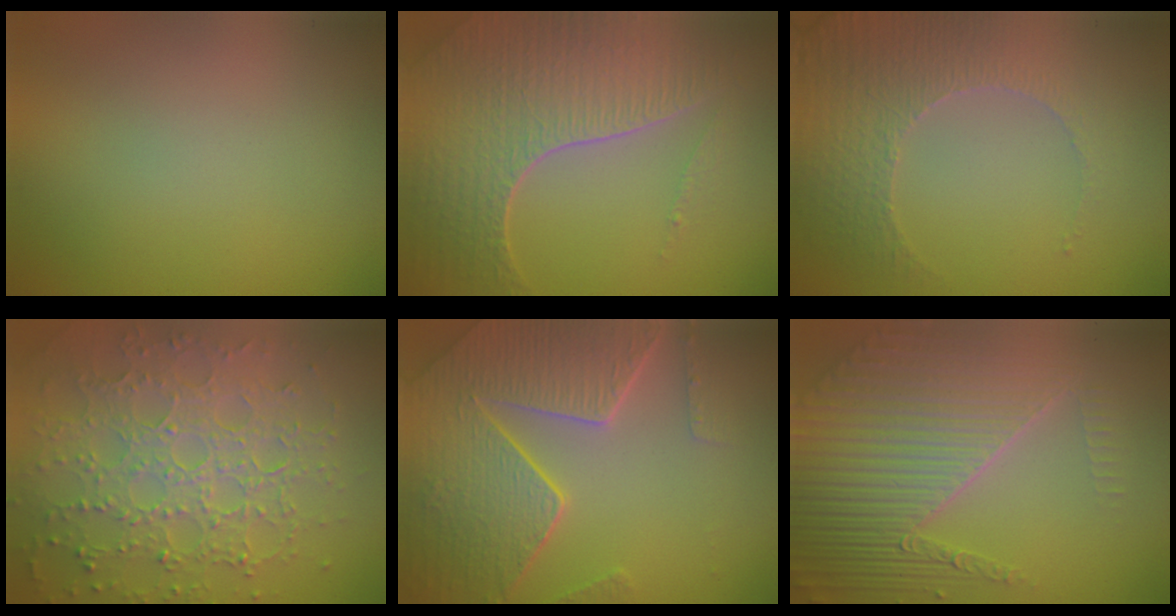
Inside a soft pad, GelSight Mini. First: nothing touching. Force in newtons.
{"total": 7.3, "press": 5.3, "slide": 4.9}
{"total": 3.9, "press": 3.8, "slide": 1.0}
{"total": 7.9, "press": 5.7, "slide": 5.4}
{"total": 8.1, "press": 5.9, "slide": 5.6}
{"total": 8.8, "press": 5.7, "slide": 6.7}